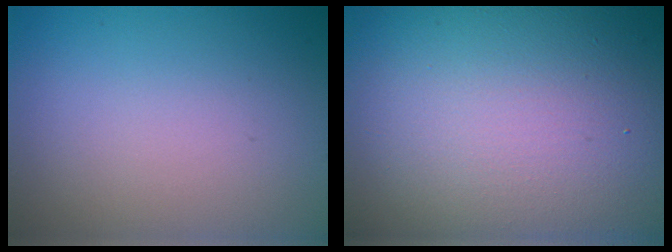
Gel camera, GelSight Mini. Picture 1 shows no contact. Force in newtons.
{"total": 24.8, "press": 24.8, "slide": 1.1}